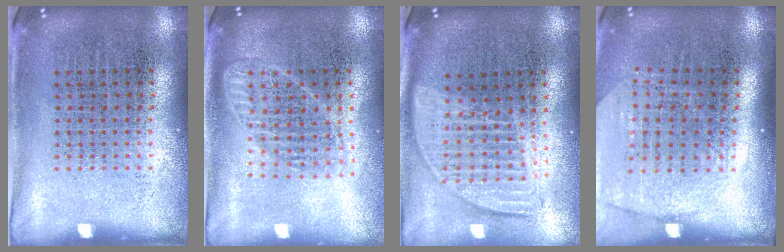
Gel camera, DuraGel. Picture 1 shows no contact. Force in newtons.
{"total": 1.8, "press": 1.5, "slide": 0.9}
{"total": 1.8, "press": 1.5, "slide": 1.0}
{"total": 1.8, "press": 1.5, "slide": 0.9}